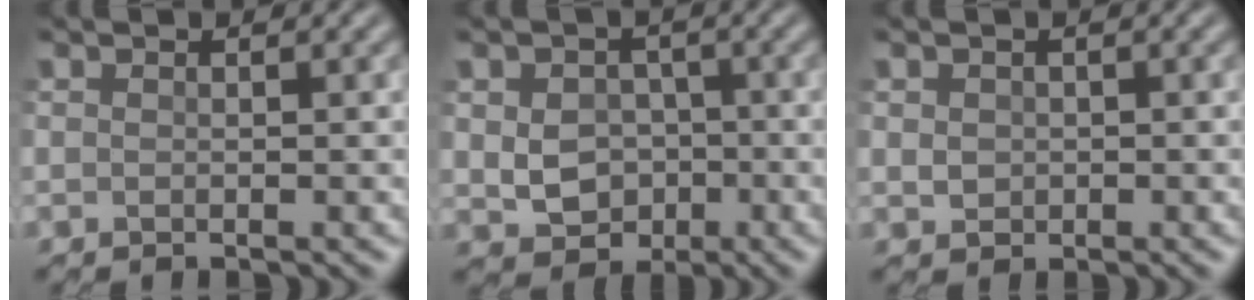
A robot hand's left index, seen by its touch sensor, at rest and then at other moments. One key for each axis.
{"total": 5.5, "fx": -0.6, "fy": 4.5, "fz": 3.0, "tx": -0.050, "ty": -0.002, "tz": -0.018}
{"total": 1.4, "fx": 0.0, "fy": 1.2, "fz": 0.6, "tx": -0.015, "ty": -0.005, "tz": -0.002}